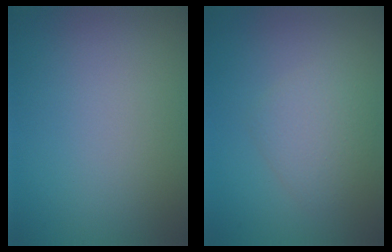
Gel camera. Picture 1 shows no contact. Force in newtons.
{"total": 2.4, "press": 2.4, "slide": 0.1}